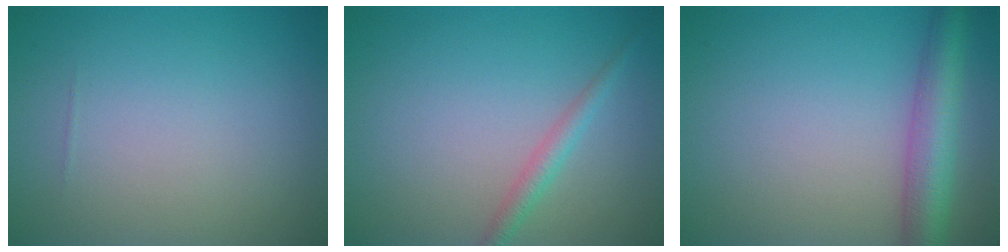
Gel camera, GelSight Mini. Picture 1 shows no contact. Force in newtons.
{"total": 1.7, "press": 1.7, "slide": 0.1}
{"total": 4.9, "press": 4.9, "slide": 0.2}